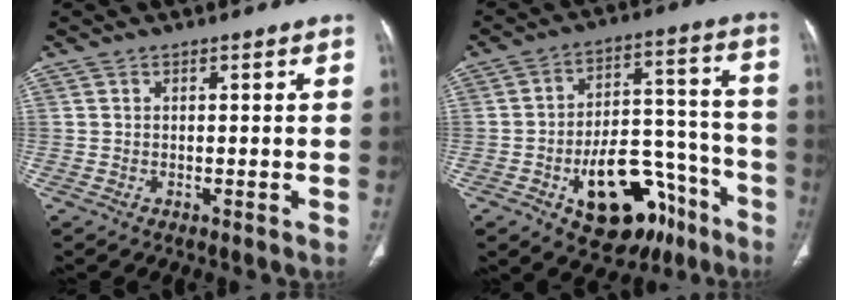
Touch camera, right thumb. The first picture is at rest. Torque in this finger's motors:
{"motor_torque": [5.01, 0.00, 0.91, -0.86, 0.31]}